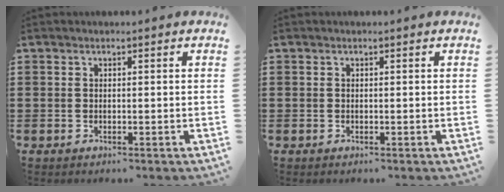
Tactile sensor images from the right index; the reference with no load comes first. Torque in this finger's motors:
{"motor_torque": [-0.87, 1.27, 0.00, 0.01]}